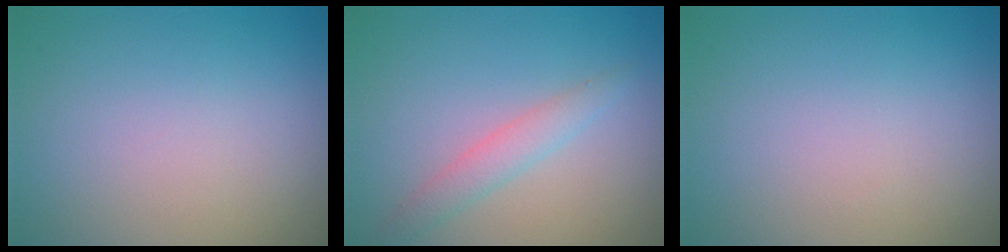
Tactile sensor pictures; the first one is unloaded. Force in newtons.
{"total": 2.0, "press": 2.0, "slide": 0.2}
{"total": 0.0}